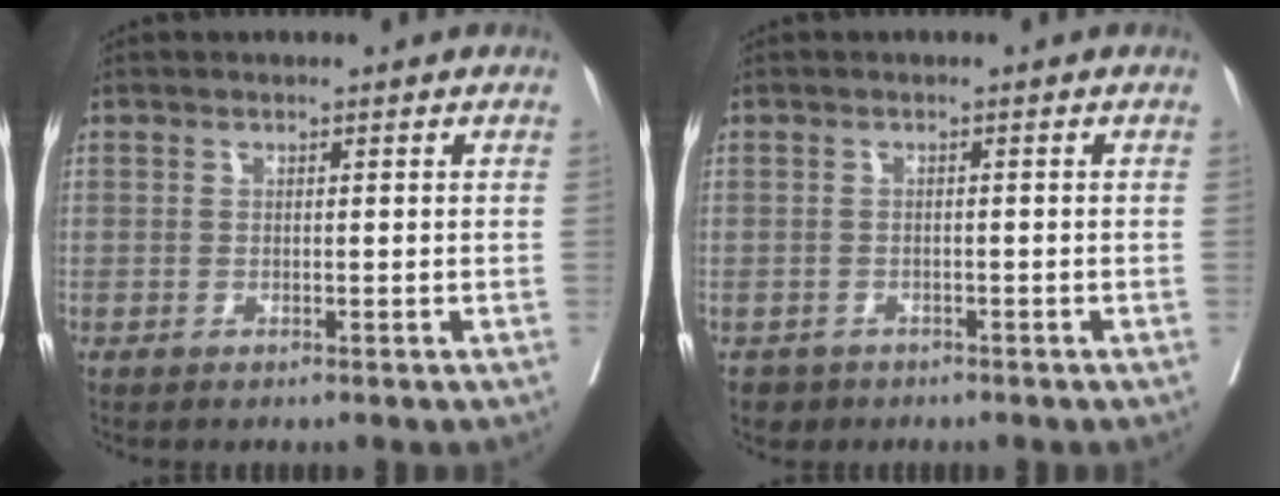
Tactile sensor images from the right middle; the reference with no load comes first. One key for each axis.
{"total": 2.2, "fx": -1.6, "fy": 1.6, "fz": -0.1, "tx": -0.004, "ty": 0.005, "tz": -0.026}